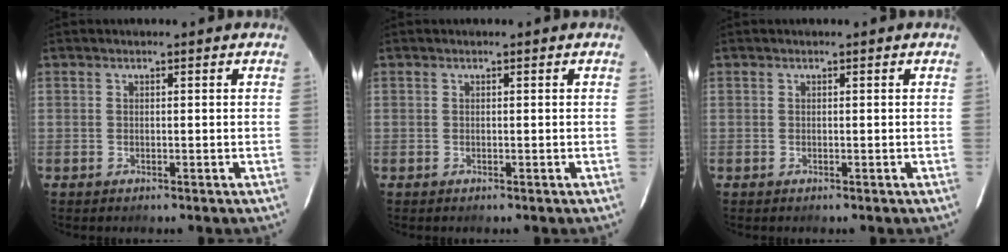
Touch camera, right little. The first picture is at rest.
{"total": 0.0}
{"total": 0.0}